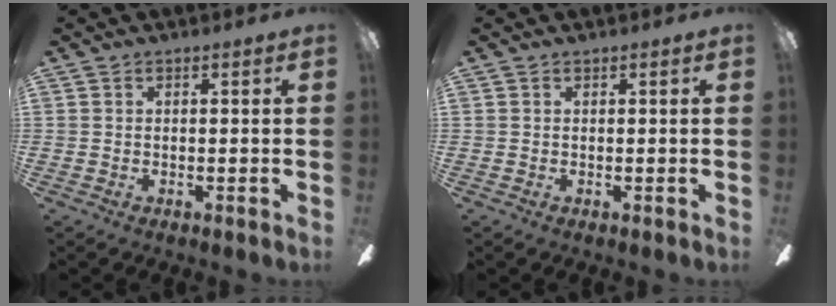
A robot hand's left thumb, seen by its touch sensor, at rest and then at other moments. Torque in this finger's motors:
{"motor_torque": [0.00, 0.01, -0.19, 0.05, 0.00]}